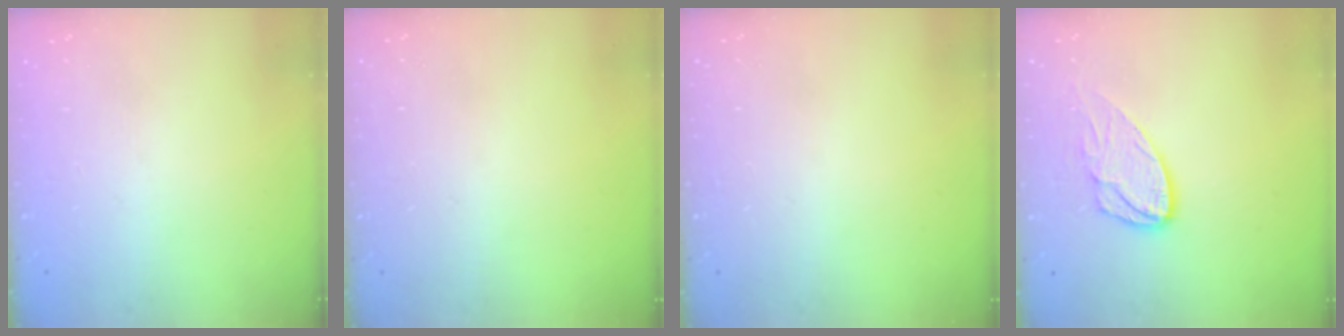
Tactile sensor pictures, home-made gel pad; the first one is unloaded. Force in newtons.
{"total": 0.0}
{"total": 0.0}
{"total": 10.8, "press": 10.7, "slide": 0.8}